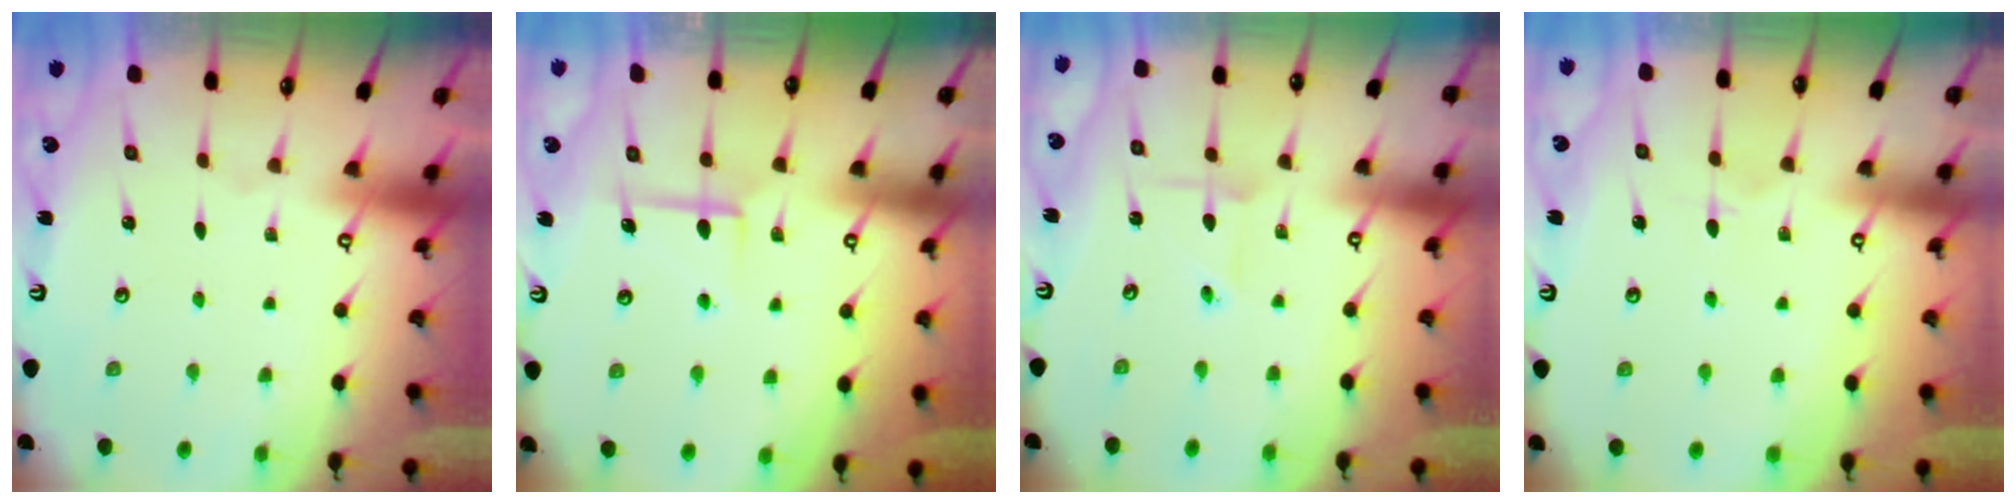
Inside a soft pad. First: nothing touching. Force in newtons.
{"total": 5.9, "press": 5.8, "slide": 0.4}
{"total": 2.1, "press": 2.1, "slide": 0.2}
{"total": 4.6, "press": 4.6, "slide": 0.6}